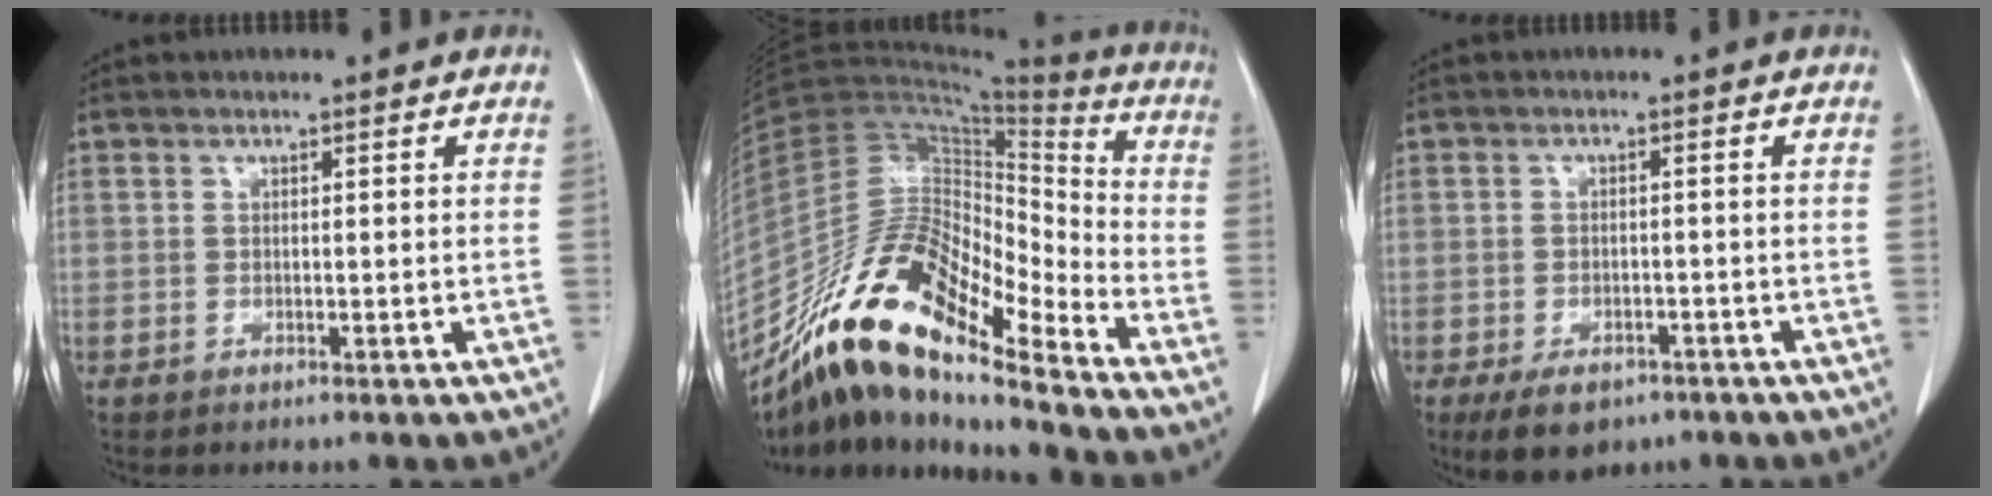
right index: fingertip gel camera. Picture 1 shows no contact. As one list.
[{"total": 17.7, "force": [-13.4, 4.3, 10.7], "torque": [-0.187, 0.045, -0.238]}, {"total": 6.4, "force": [-4.4, 3.5, 3.2], "torque": [-0.053, -0.003, -0.062]}]